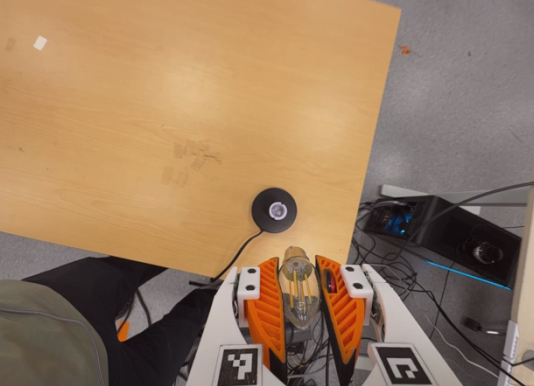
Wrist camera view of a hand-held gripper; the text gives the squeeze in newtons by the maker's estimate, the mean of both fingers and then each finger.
{"total": 17.0, "left": 17.2, "right": 16.9}